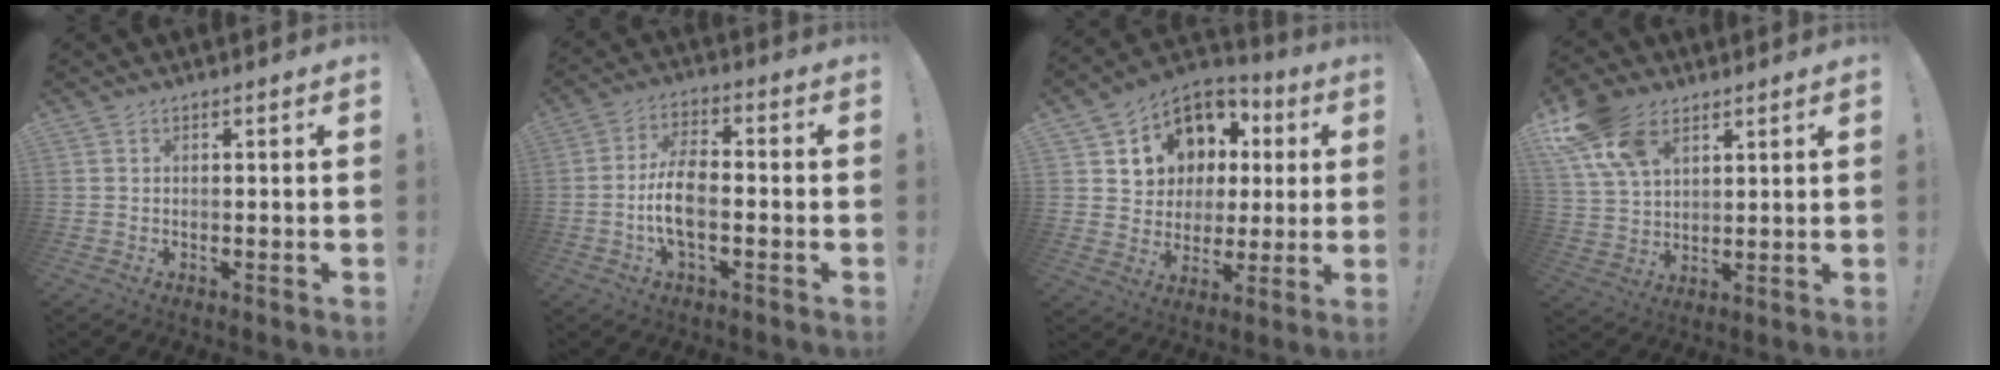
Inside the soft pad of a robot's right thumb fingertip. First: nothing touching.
{"total": 9.6, "force": [-2.4, 4.5, 8.2], "torque": [-0.165, 0.006, -0.042]}
{"total": 11.9, "force": [4.5, 10.4, 3.7], "torque": [-0.057, -0.032, 0.108]}
{"total": 14.8, "force": [8.0, 9.1, 8.5], "torque": [-0.169, -0.030, 0.154]}